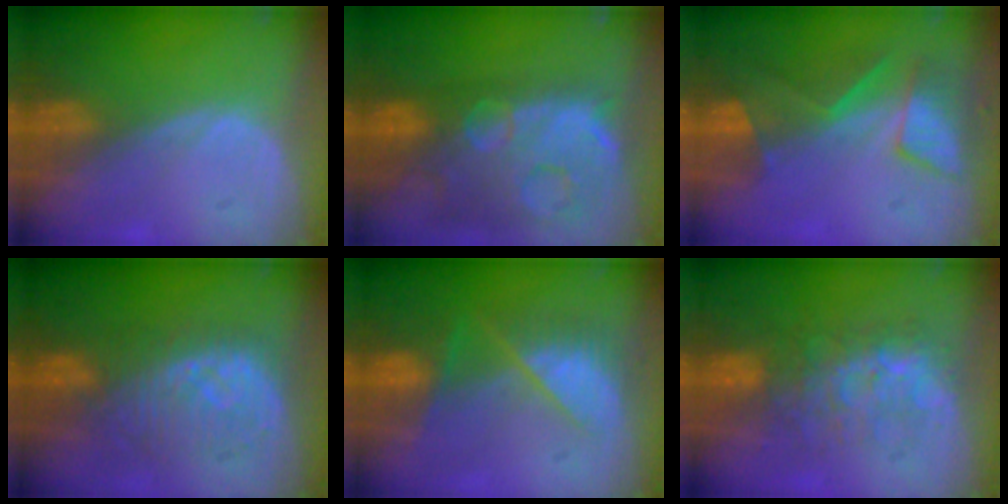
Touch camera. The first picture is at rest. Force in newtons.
{"total": 14.5, "press": 11.7, "slide": 8.4}
{"total": 8.5, "press": 7.3, "slide": 4.3}
{"total": 8.9, "press": 8.7, "slide": 1.8}
{"total": 7.2, "press": 6.9, "slide": 2.0}
{"total": 7.9, "press": 7.7, "slide": 1.4}